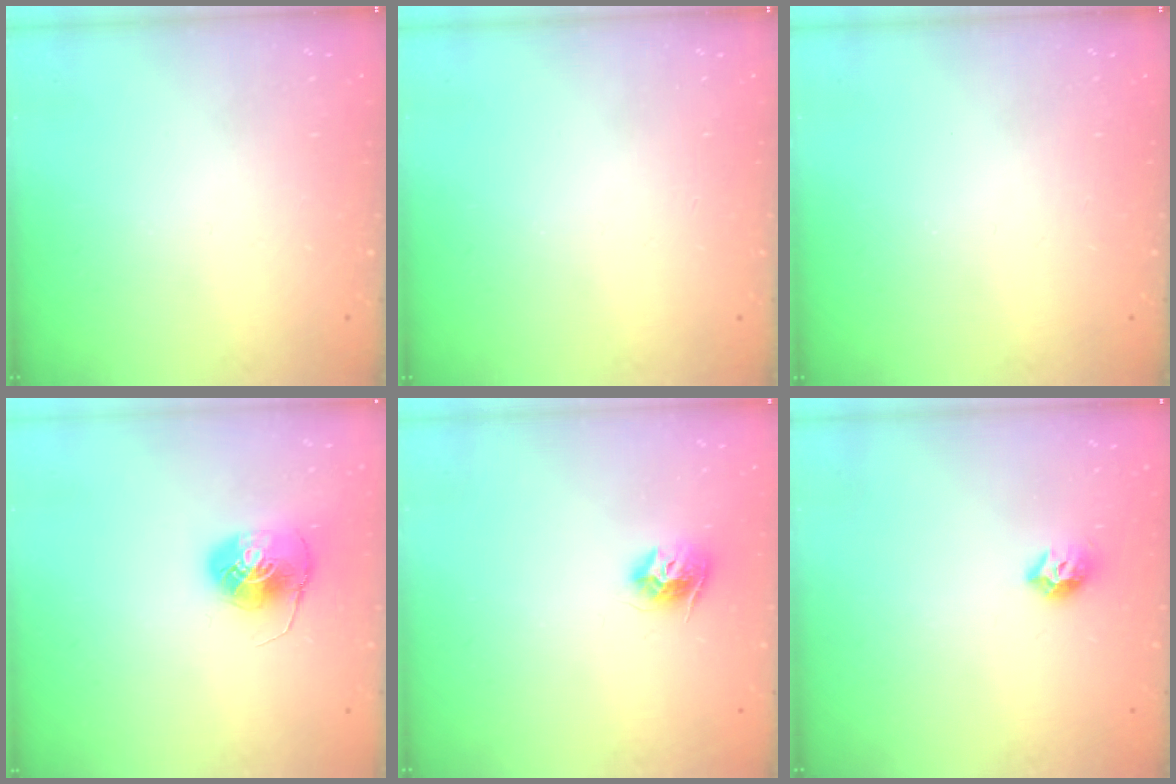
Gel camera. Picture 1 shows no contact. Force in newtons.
{"total": 0.0}
{"total": 0.0}
{"total": 7.9, "press": 7.9, "slide": 0.3}
{"total": 9.3, "press": 9.3, "slide": 0.3}
{"total": 7.9, "press": 7.9, "slide": 0.7}